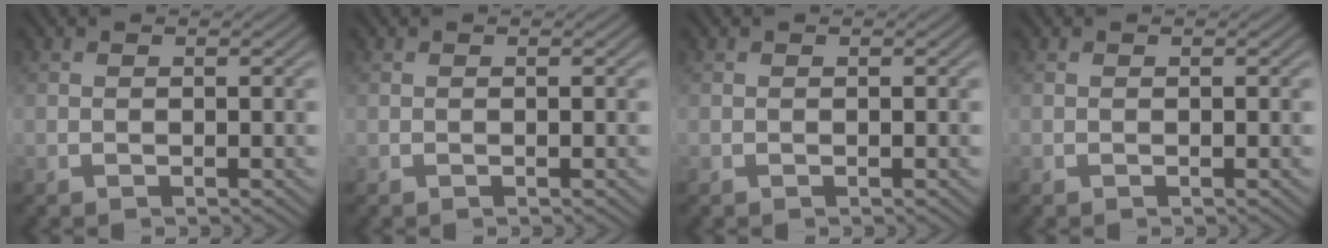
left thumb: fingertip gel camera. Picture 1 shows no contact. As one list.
[{"total": 0.0}, {"total": 0.0}, {"total": 0.0}]